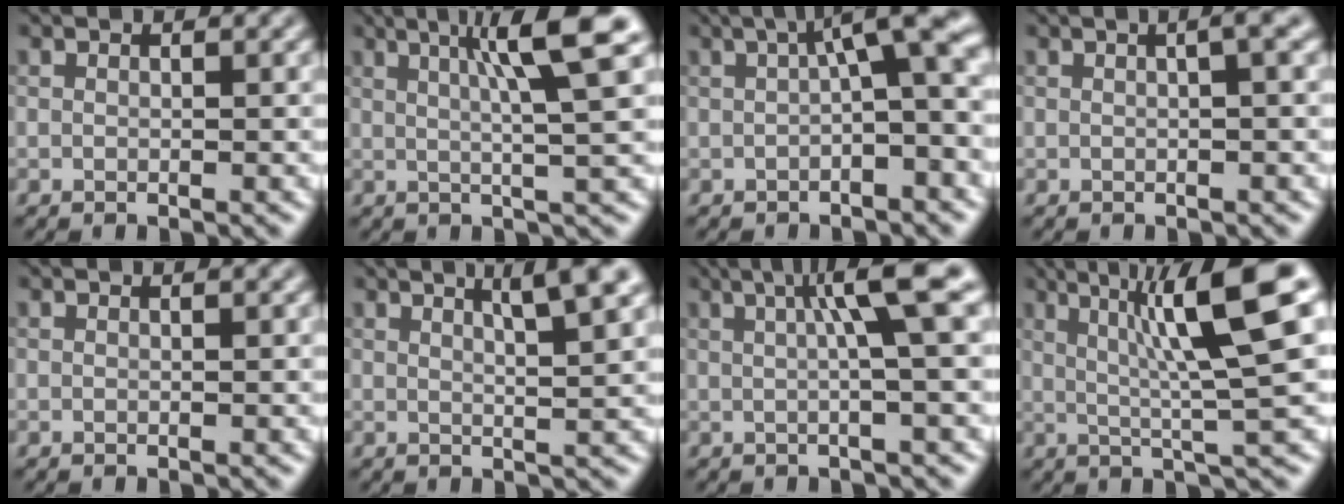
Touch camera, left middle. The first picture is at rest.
{"total": 7.7, "force": [2.6, 1.1, 7.2], "torque": [-0.091, 0.017, 0.038]}
{"total": 6.2, "force": [0.8, 1.3, 6.0], "torque": [-0.072, 0.025, 0.000]}
{"total": 2.4, "force": [0.5, 0.7, 2.2], "torque": [-0.024, 0.010, 0.000]}
{"total": 0.0}
{"total": 4.4, "force": [2.5, 0.7, 3.5], "torque": [-0.039, 0.009, 0.036]}
{"total": 5.3, "force": [1.2, 0.5, 5.2], "torque": [-0.078, 0.014, 0.018]}
{"total": 9.6, "force": [2.6, 1.1, 9.2], "torque": [-0.132, 0.013, 0.040]}